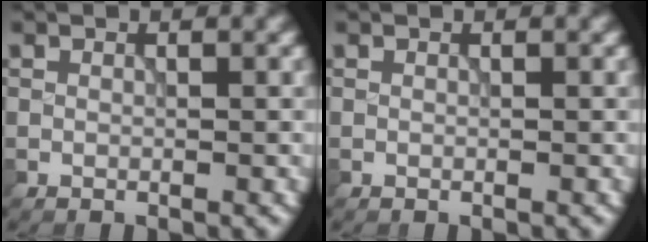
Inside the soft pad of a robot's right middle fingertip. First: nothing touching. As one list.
[{"total": 0.0}]